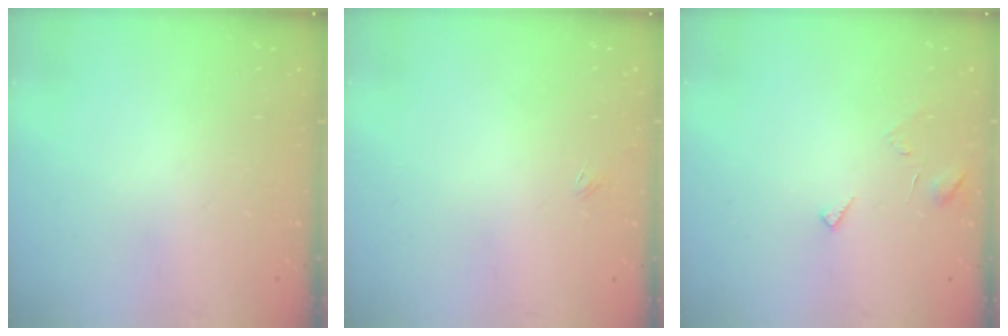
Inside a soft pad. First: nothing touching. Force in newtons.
{"total": 1.8, "press": 1.7, "slide": 0.3}
{"total": 4.5, "press": 4.5, "slide": 0.3}